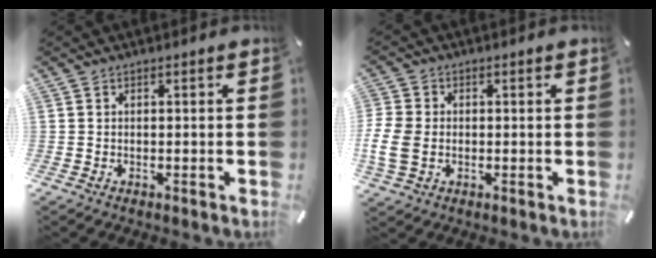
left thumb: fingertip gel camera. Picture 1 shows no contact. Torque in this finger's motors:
{"motor_torque": [1.33, 1.38, 1.11, 0.32, 0.36]}